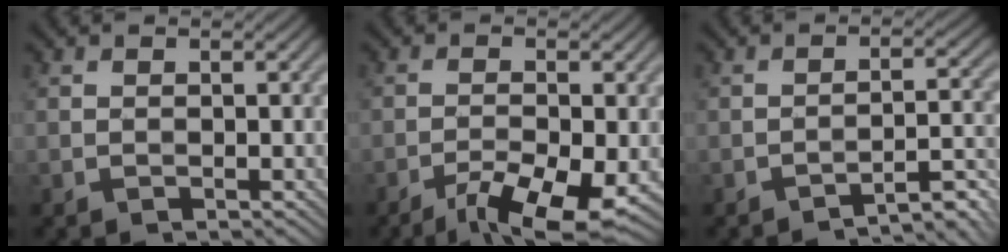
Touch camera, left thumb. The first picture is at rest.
{"total": 7.1, "force": [-4.3, 1.8, 5.3], "torque": [-0.091, -0.014, -0.068]}
{"total": 4.7, "force": [-3.9, 0.6, 2.6], "torque": [-0.033, 0.020, -0.057]}